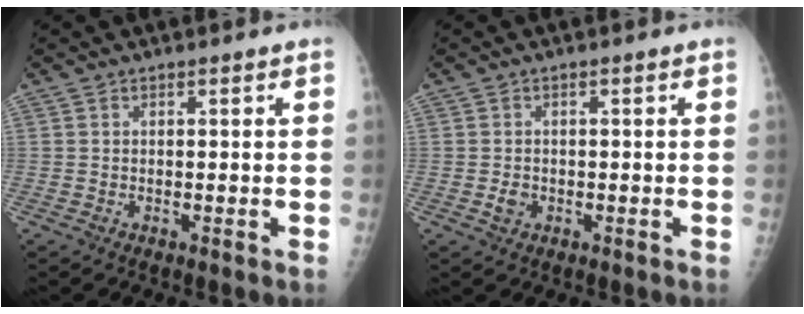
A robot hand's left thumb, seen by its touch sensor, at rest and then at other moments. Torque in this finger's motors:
{"motor_torque": [-0.34, 0.50, 0.26, -0.05, -0.02]}